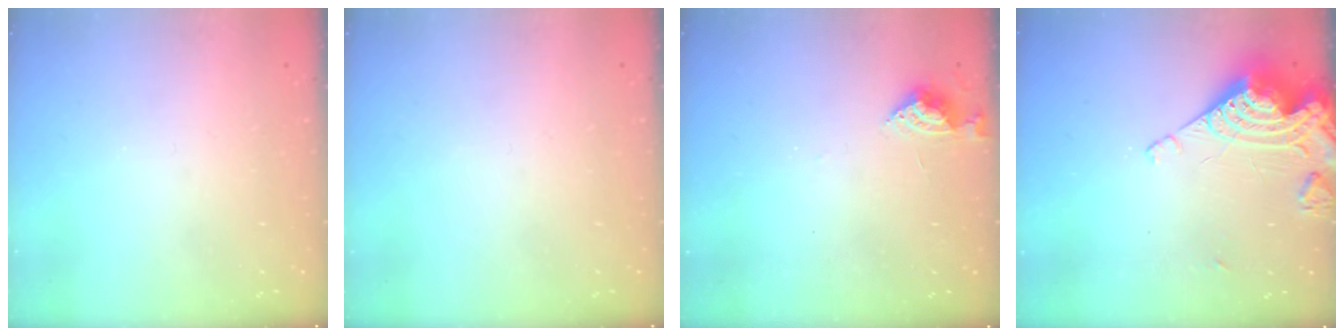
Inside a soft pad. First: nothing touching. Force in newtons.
{"total": 0.0}
{"total": 6.6, "press": 6.5, "slide": 0.8}
{"total": 14.1, "press": 14.0, "slide": 1.5}